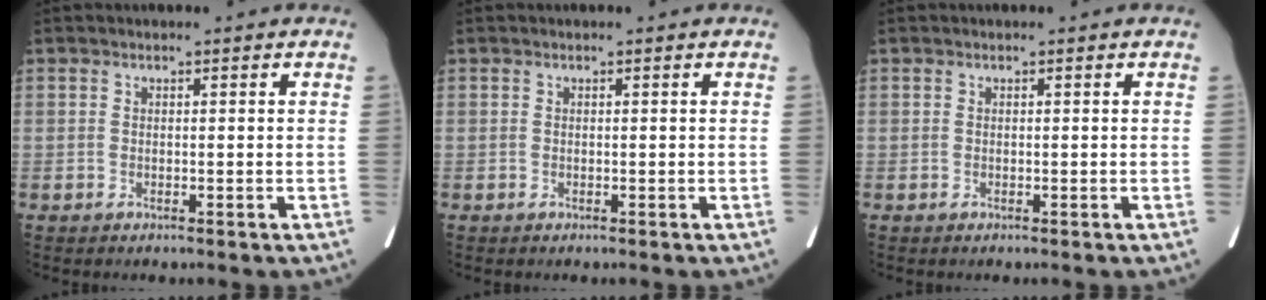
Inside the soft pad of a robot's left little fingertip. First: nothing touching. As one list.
[{"total": 0.0}, {"total": 0.0}]